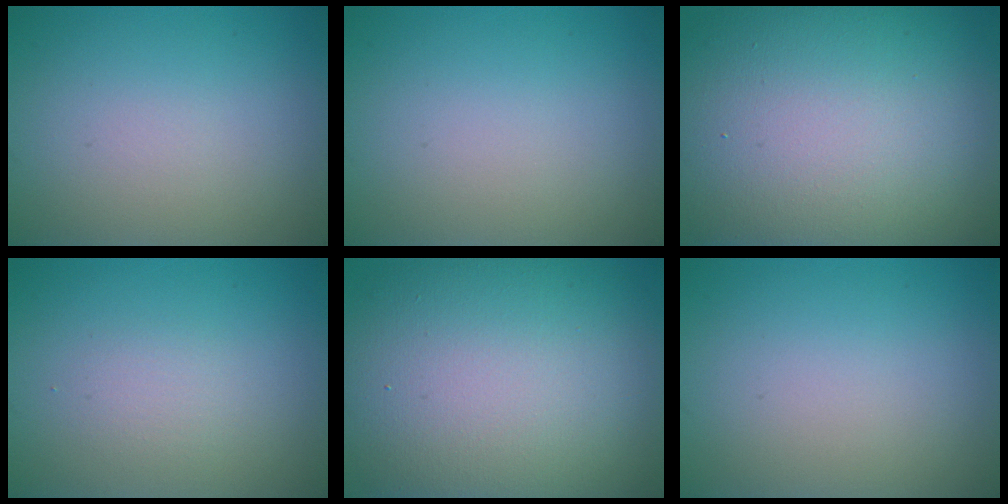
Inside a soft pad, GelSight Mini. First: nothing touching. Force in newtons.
{"total": 0.0}
{"total": 19.8, "press": 19.8, "slide": 1.2}
{"total": 1.3, "press": 1.3, "slide": 0.1}
{"total": 15.8, "press": 15.8, "slide": 1.0}
{"total": 0.0}